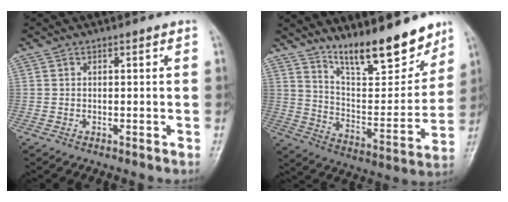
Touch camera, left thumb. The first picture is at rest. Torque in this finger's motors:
{"motor_torque": [0.61, 0.24, 1.05, -1.72, 0.18]}